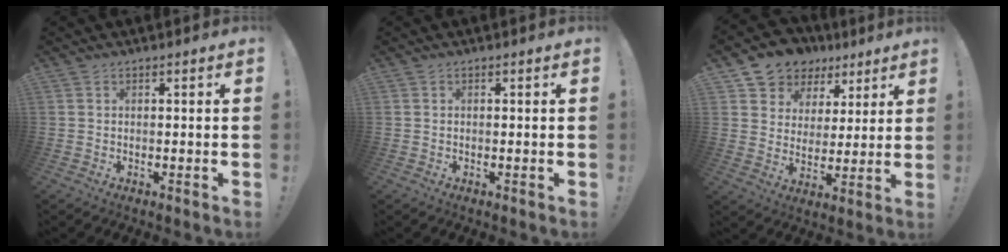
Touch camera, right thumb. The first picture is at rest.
{"total": 0.0}
{"total": 9.1, "force": [5.9, 6.8, 1.0], "torque": [-0.020, -0.047, 0.116]}